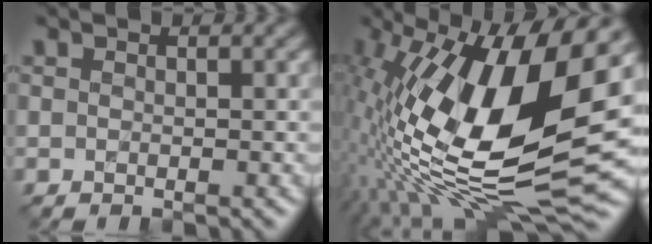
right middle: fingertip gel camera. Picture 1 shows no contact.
{"total": 17.8, "force": [2.5, 7.2, 16.1], "torque": [-0.298, 0.000, 0.037]}